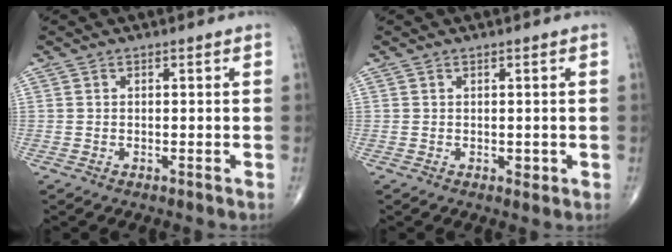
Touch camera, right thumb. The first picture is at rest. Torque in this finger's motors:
{"motor_torque": [0.18, 0.46, -0.11, -0.06, 0.03]}